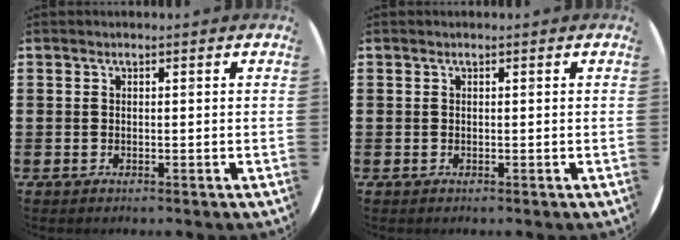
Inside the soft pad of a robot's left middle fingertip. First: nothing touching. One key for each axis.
{"total": 0.0}